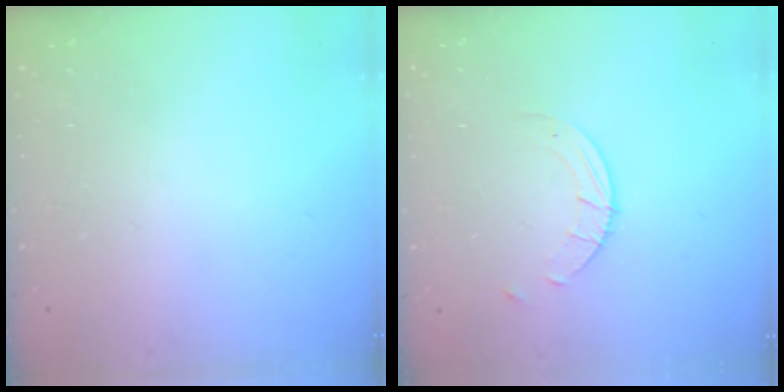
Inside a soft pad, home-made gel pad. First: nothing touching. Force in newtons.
{"total": 4.0, "press": 4.0, "slide": 0.4}